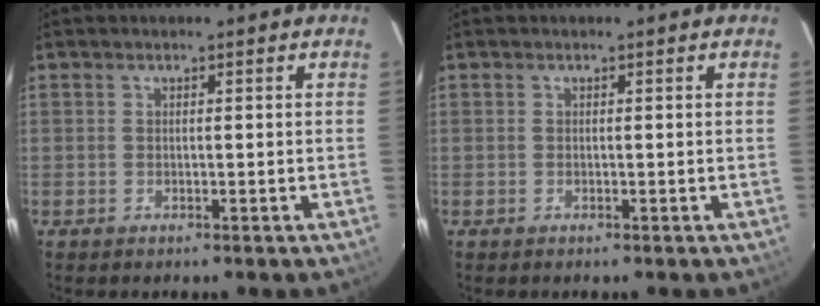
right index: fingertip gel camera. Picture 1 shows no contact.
{"total": 0.0}